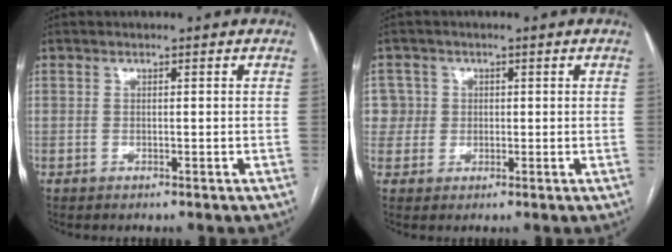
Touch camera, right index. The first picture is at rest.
{"total": 4.0, "force": [0.7, 4.0, -0.3], "torque": [0.026, 0.015, 0.013]}